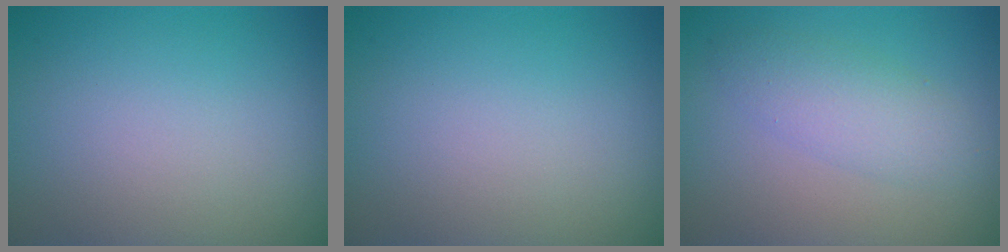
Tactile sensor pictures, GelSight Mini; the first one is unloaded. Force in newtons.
{"total": 0.0}
{"total": 3.0, "press": 3.0, "slide": 0.1}